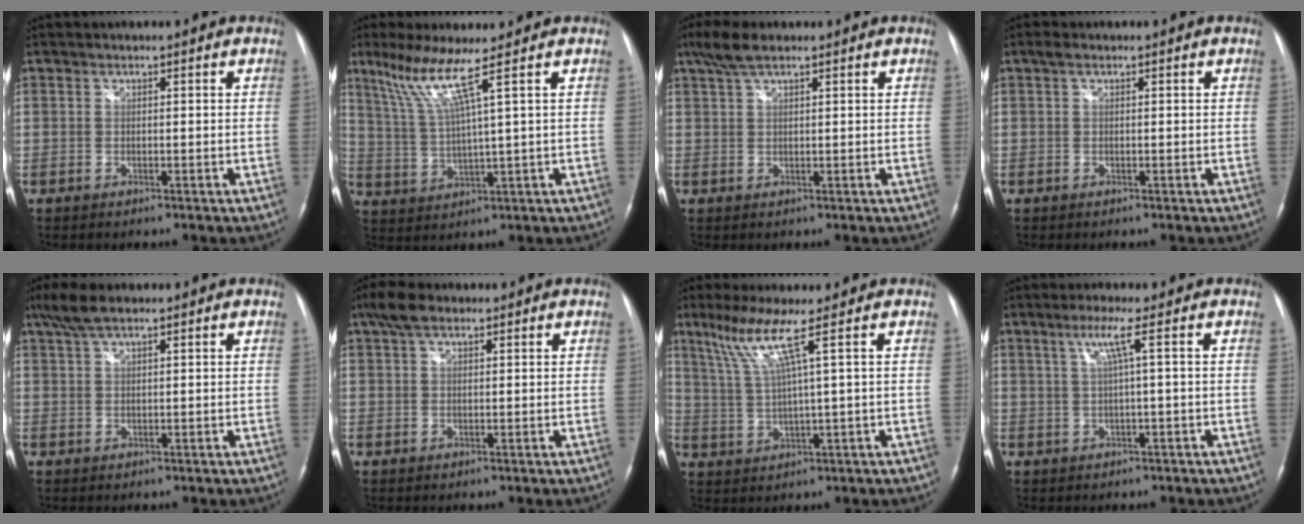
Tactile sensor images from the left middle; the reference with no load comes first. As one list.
[{"total": 7.2, "force": [4.3, -1.7, 5.6], "torque": [-0.116, -0.004, 0.089]}, {"total": 4.3, "force": [3.1, 1.1, 2.8], "torque": [-0.065, 0.017, 0.063]}, {"total": 1.0, "force": [0.5, 0.5, 0.6], "torque": [-0.014, 0.017, 0.008]}, {"total": 4.4, "force": [3.2, 1.1, 2.9], "torque": [-0.068, 0.020, 0.064]}, {"total": 4.0, "force": [2.7, 1.8, 2.4], "torque": [-0.059, 0.022, 0.052]}, {"total": 6.5, "force": [3.5, -1.6, 5.2], "torque": [-0.112, 0.001, 0.076]}, {"total": 3.3, "force": [1.0, -1.0, 3.0], "torque": [-0.066, 0.005, 0.022]}]